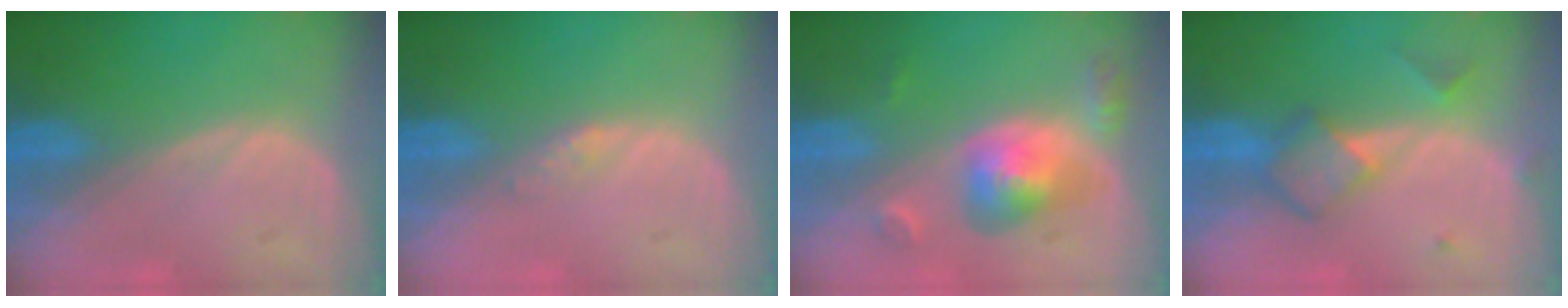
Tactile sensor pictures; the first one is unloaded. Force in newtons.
{"total": 1.2, "press": 1.2, "slide": 0.1}
{"total": 6.1, "press": 5.6, "slide": 2.4}
{"total": 5.1, "press": 5.1, "slide": 0.4}